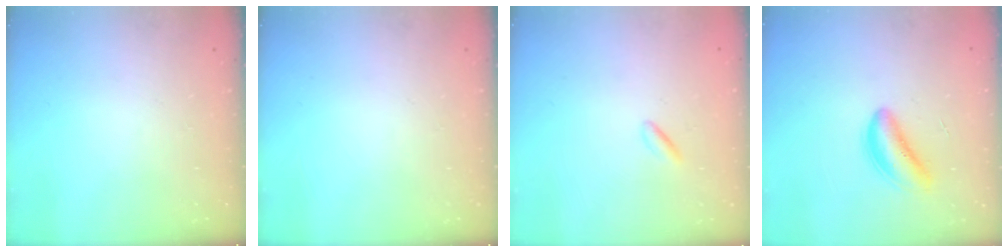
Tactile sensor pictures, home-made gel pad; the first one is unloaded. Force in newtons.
{"total": 0.0}
{"total": 0.7, "press": 0.5, "slide": 0.5}
{"total": 4.6, "press": 4.3, "slide": 1.7}